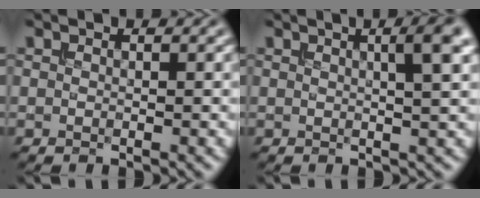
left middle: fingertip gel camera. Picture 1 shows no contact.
{"total": 3.5, "force": [1.3, 0.7, 3.2], "torque": [-0.031, 0.010, 0.014]}